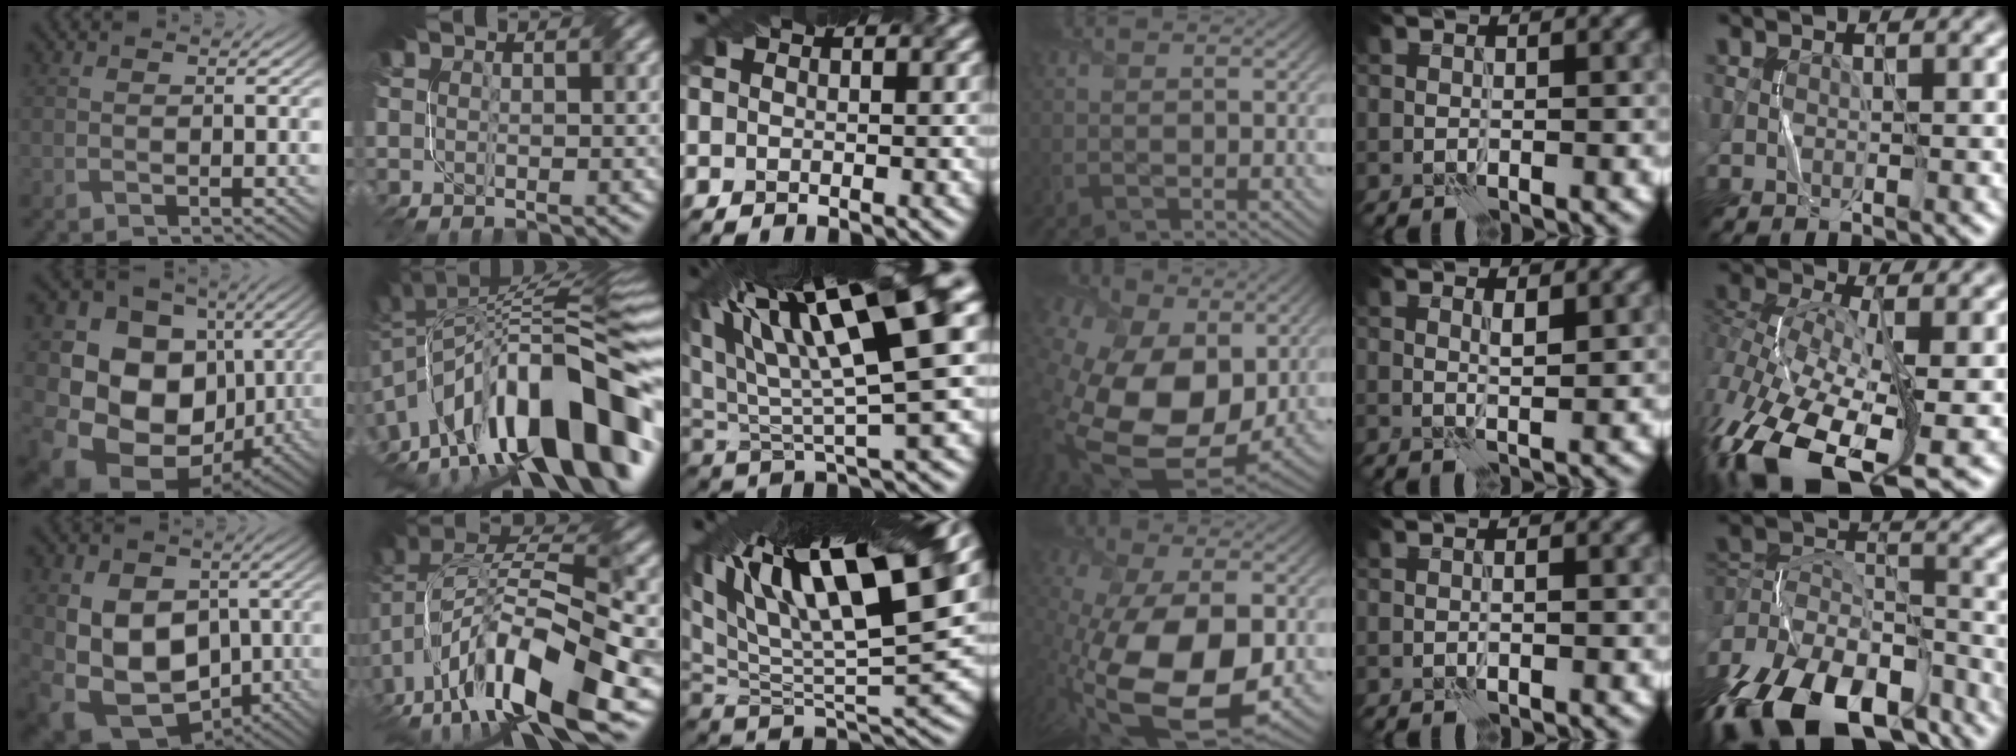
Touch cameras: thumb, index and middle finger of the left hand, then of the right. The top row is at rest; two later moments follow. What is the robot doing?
{"motion": "fold", "object": "netting"}